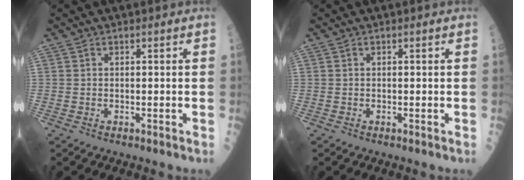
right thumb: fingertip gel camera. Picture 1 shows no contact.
{"total": 0.0}